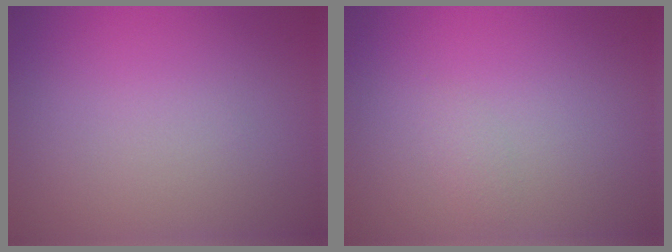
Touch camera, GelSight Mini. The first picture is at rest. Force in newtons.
{"total": 0.7, "press": 0.7, "slide": 0.1}